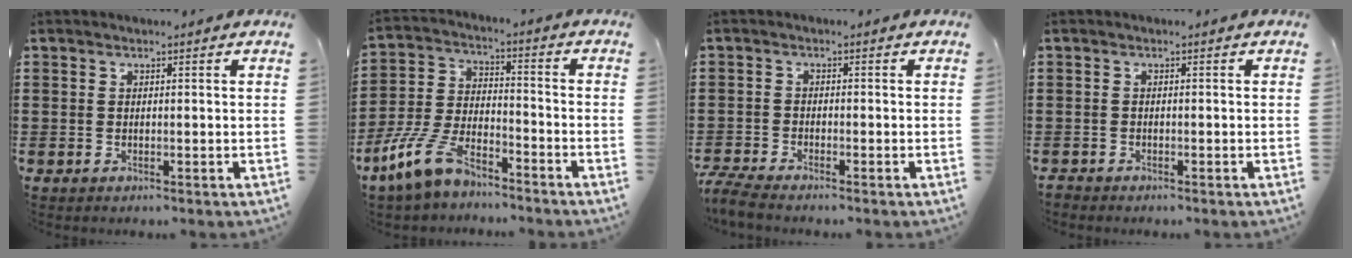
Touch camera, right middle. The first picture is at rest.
{"total": 9.8, "force": [-7.6, 3.4, 5.2], "torque": [-0.122, 0.016, -0.151]}
{"total": 2.8, "force": [-2.6, -0.1, 1.0], "torque": [-0.039, -0.009, -0.057]}
{"total": 0.8, "force": [-0.8, 0.1, 0.0], "torque": [-0.002, -0.001, -0.016]}